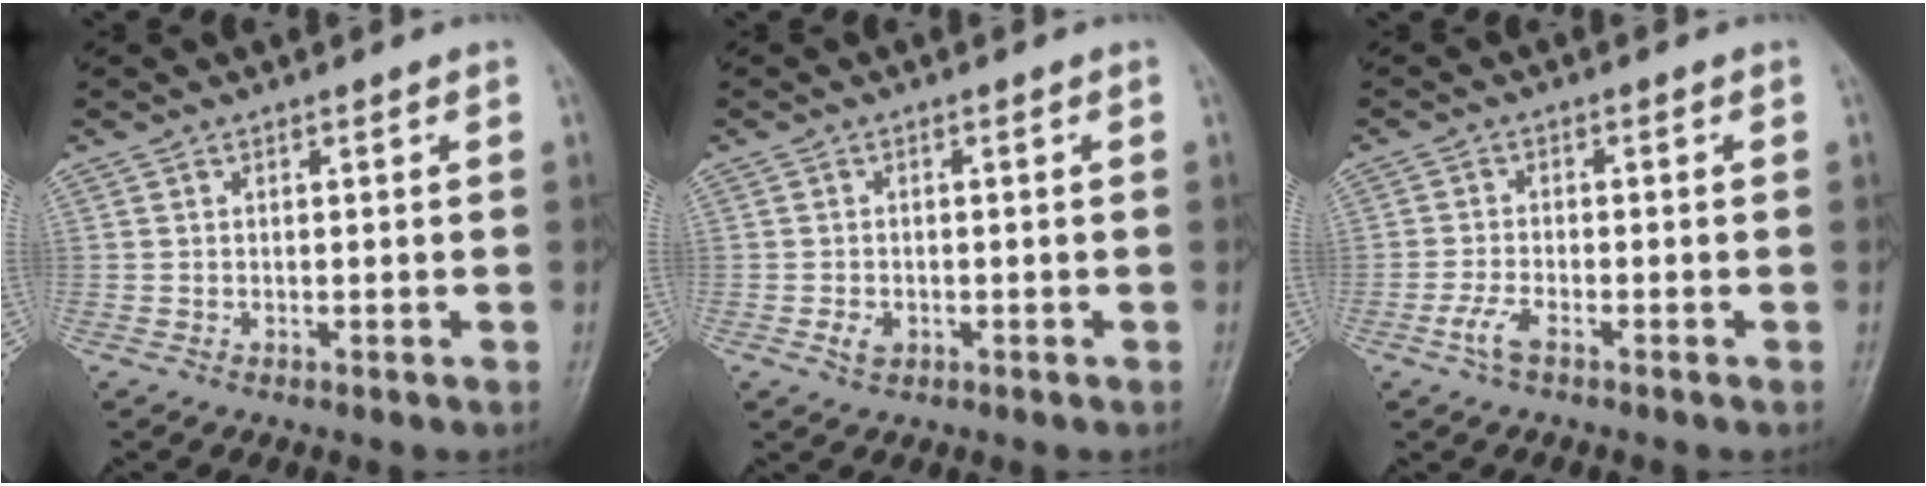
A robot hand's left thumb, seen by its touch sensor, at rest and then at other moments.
{"total": 2.5, "force": [-0.9, 1.8, 1.4], "torque": [-0.022, 0.002, -0.015]}
{"total": 3.6, "force": [-2.2, 1.3, 2.6], "torque": [-0.061, 0.012, -0.044]}